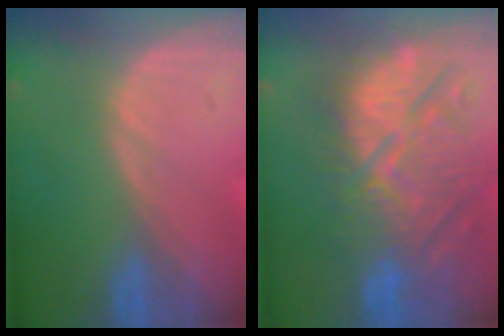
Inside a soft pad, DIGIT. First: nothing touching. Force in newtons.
{"total": 12.1, "press": 11.6, "slide": 3.2}